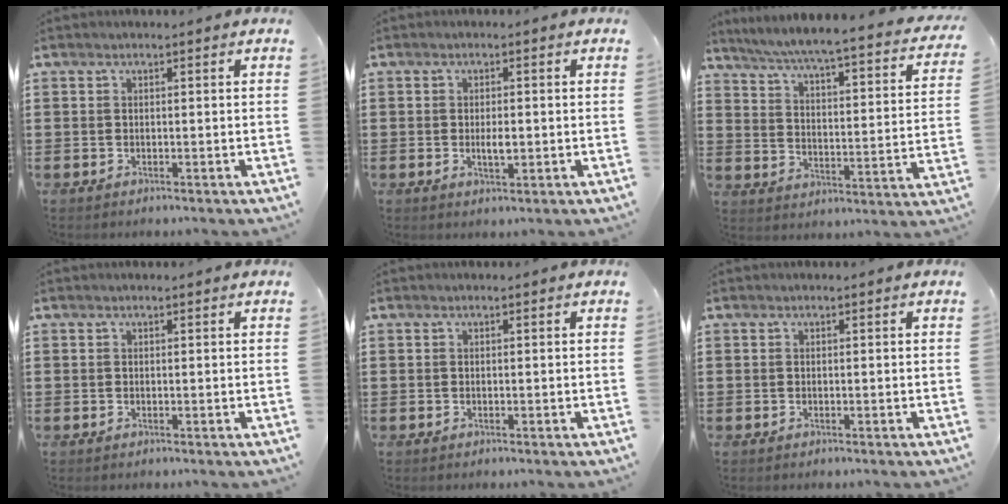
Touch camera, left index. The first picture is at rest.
{"total": 2.5, "force": [-0.2, 0.9, 2.3], "torque": [-0.043, -0.001, -0.005]}
{"total": 4.5, "force": [4.0, -0.9, 1.9], "torque": [-0.057, -0.041, 0.058]}
{"total": 0.0}
{"total": 0.0}
{"total": 0.0}